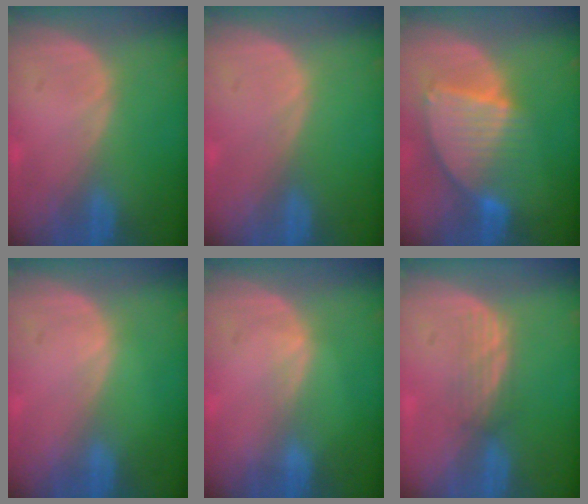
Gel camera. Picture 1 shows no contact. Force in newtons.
{"total": 0.0}
{"total": 8.6, "press": 7.5, "slide": 4.2}
{"total": 0.0}
{"total": 0.9, "press": 0.8, "slide": 0.2}
{"total": 2.9, "press": 2.6, "slide": 1.2}